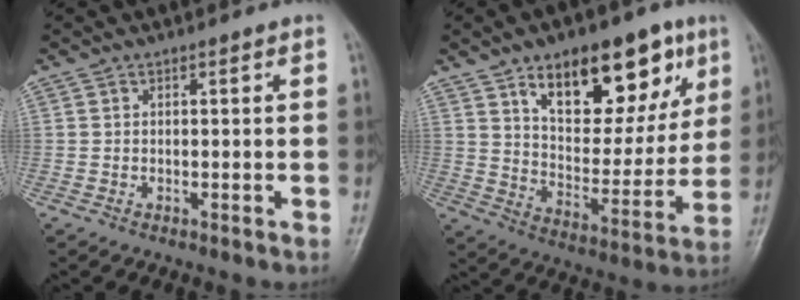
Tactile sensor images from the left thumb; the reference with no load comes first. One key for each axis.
{"total": 20.8, "fx": 10.8, "fy": 10.6, "fz": 14.3, "tx": -0.149, "ty": -0.040, "tz": 0.172}